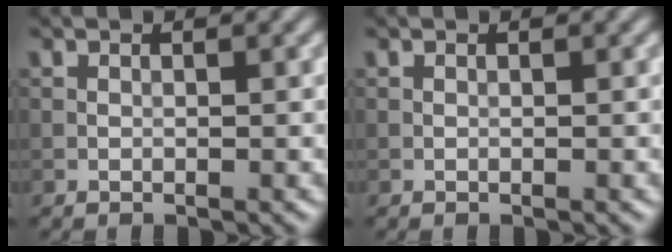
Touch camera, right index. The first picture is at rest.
{"total": 0.0}